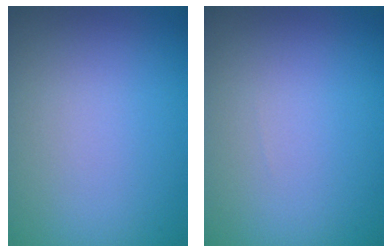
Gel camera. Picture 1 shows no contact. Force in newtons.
{"total": 0.0}